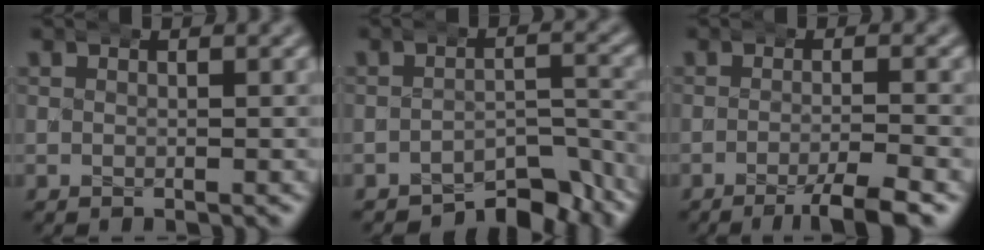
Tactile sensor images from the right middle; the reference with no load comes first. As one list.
[{"total": 6.7, "force": [-5.7, 2.2, 2.7], "torque": [-0.026, -0.009, -0.088]}, {"total": 3.9, "force": [-2.5, 0.2, 3.0], "torque": [-0.044, 0.001, -0.046]}]